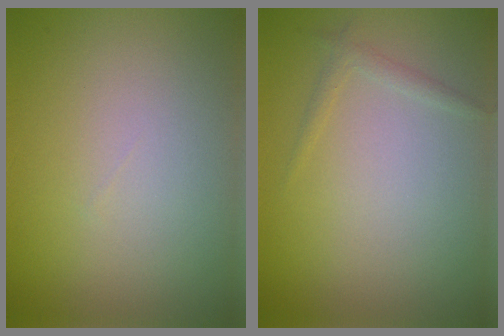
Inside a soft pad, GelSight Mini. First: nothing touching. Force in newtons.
{"total": 0.9, "press": 0.9, "slide": 0.1}